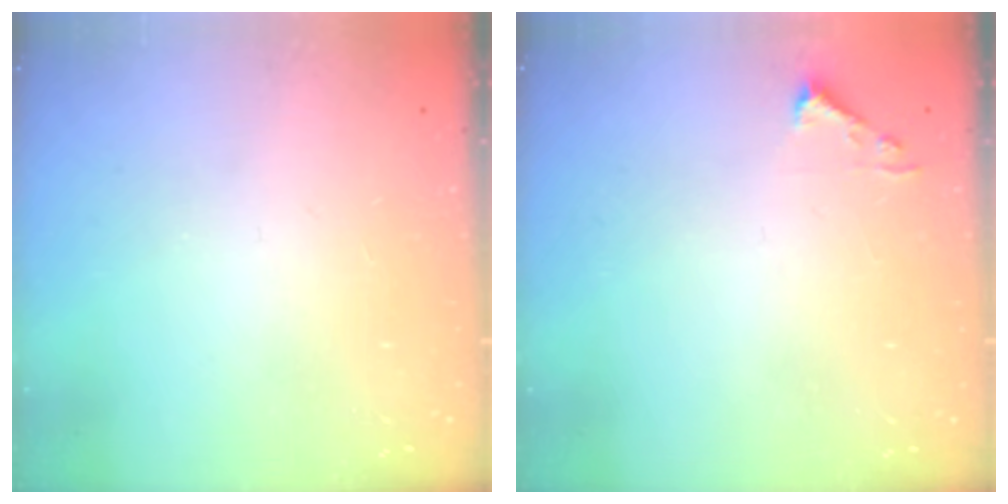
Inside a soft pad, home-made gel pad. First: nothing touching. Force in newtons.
{"total": 3.7, "press": 3.7, "slide": 0.5}